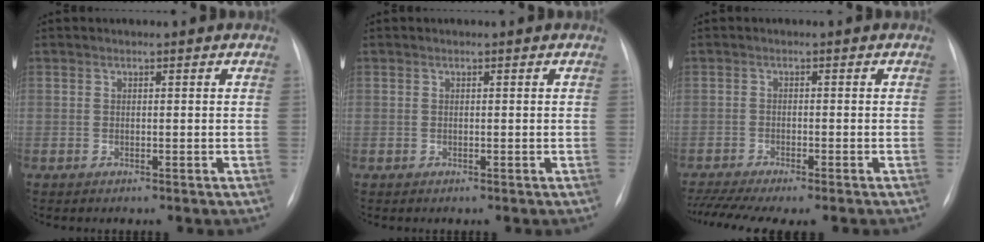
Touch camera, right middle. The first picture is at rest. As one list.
[{"total": 0.0}, {"total": 10.2, "force": [-8.3, 1.6, 5.6], "torque": [-0.091, -0.002, -0.127]}]